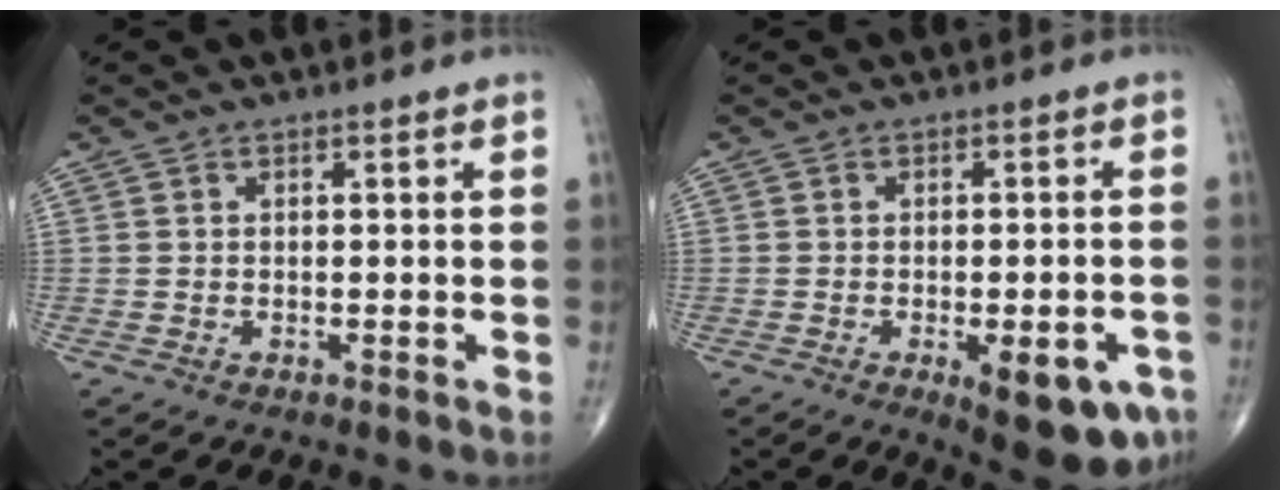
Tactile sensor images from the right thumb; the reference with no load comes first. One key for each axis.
{"total": 11.1, "fx": -4.9, "fy": 4.2, "fz": 9.1, "tx": -0.095, "ty": 0.007, "tz": -0.054}